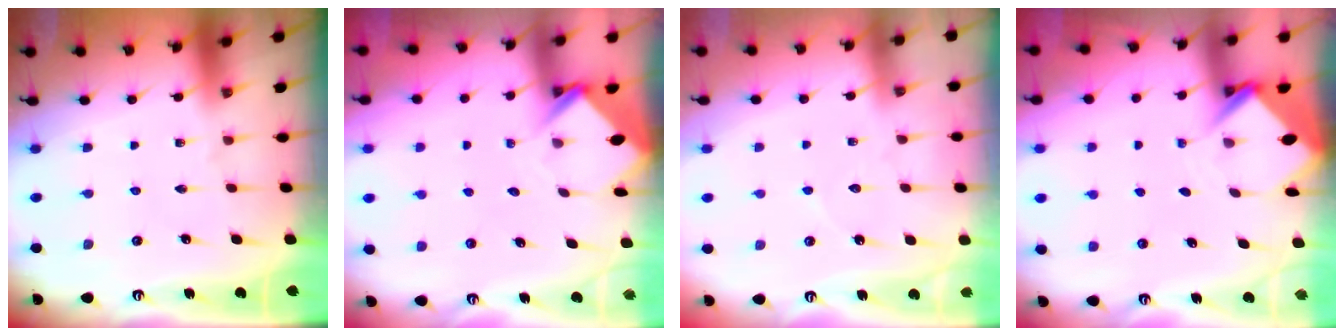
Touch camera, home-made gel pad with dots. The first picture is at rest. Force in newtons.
{"total": 3.8, "press": 3.8, "slide": 0.2}
{"total": 2.9, "press": 2.9, "slide": 0.2}
{"total": 3.9, "press": 3.9, "slide": 0.2}